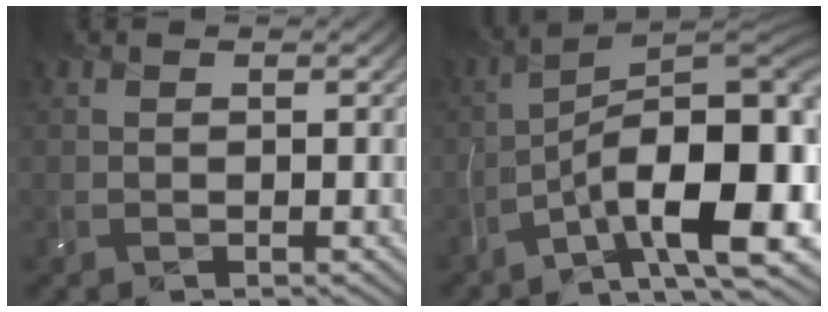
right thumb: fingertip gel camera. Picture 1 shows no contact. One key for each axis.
{"total": 15.8, "fx": -7.6, "fy": 5.0, "fz": 12.9, "tx": -0.178, "ty": 0.005, "tz": -0.123}